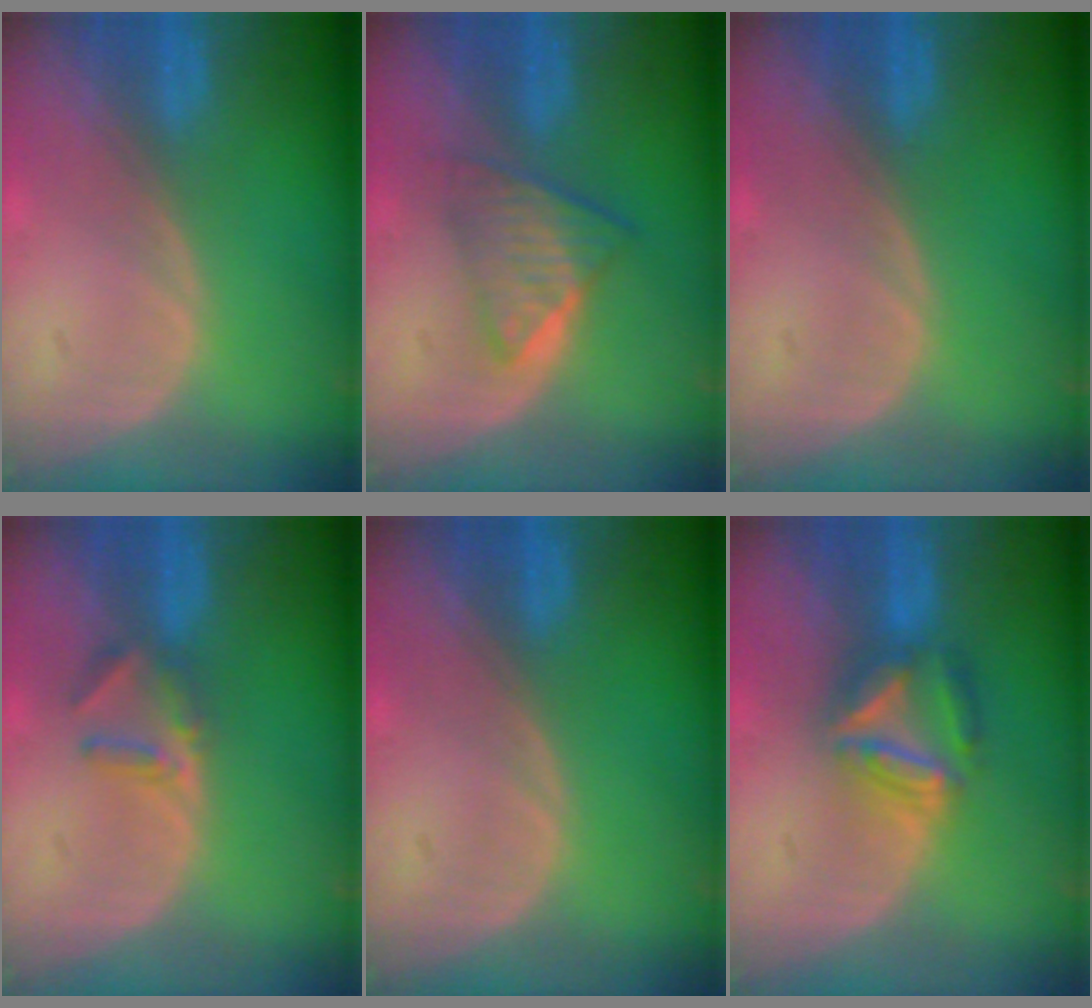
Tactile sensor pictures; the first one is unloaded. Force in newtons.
{"total": 6.0, "press": 5.1, "slide": 3.1}
{"total": 0.0}
{"total": 3.2, "press": 3.0, "slide": 1.0}
{"total": 0.0}
{"total": 6.6, "press": 6.3, "slide": 2.2}